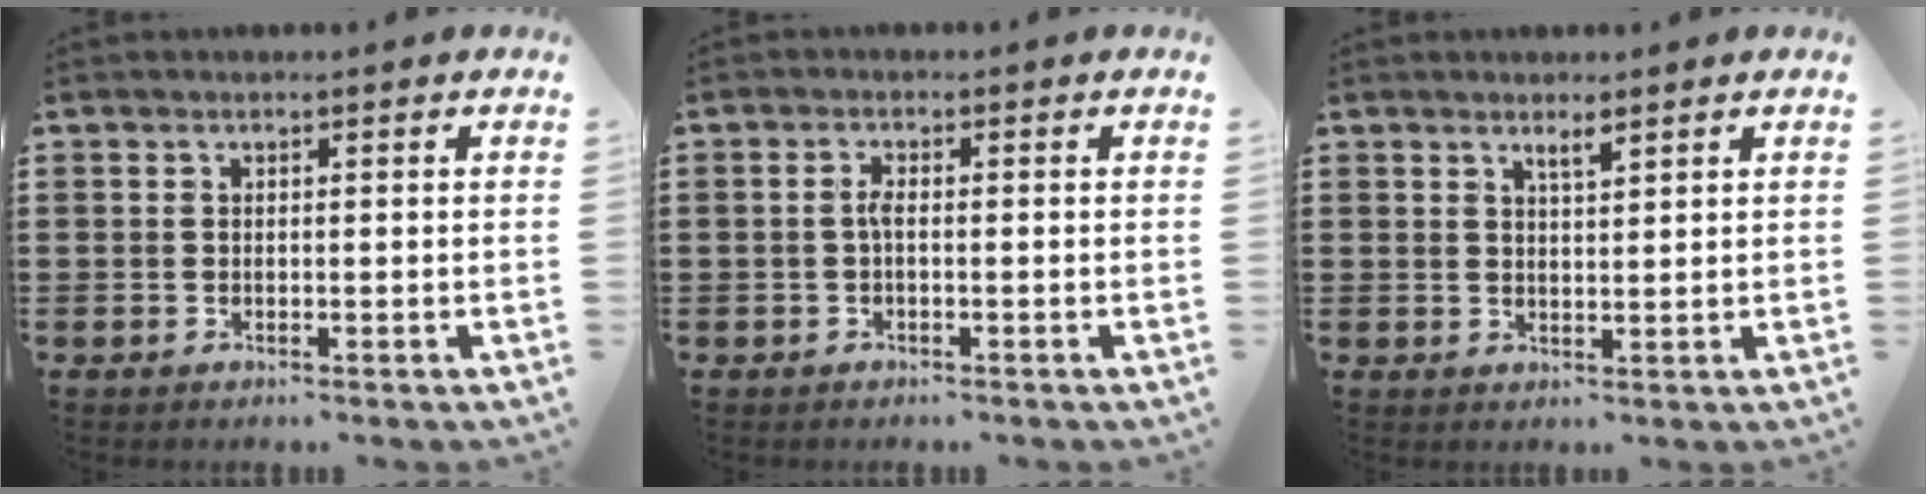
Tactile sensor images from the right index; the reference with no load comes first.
{"total": 1.7, "force": [-0.3, 0.5, 1.6], "torque": [-0.040, -0.001, -0.009]}
{"total": 2.0, "force": [1.6, 0.3, 1.1], "torque": [-0.015, -0.002, 0.025]}